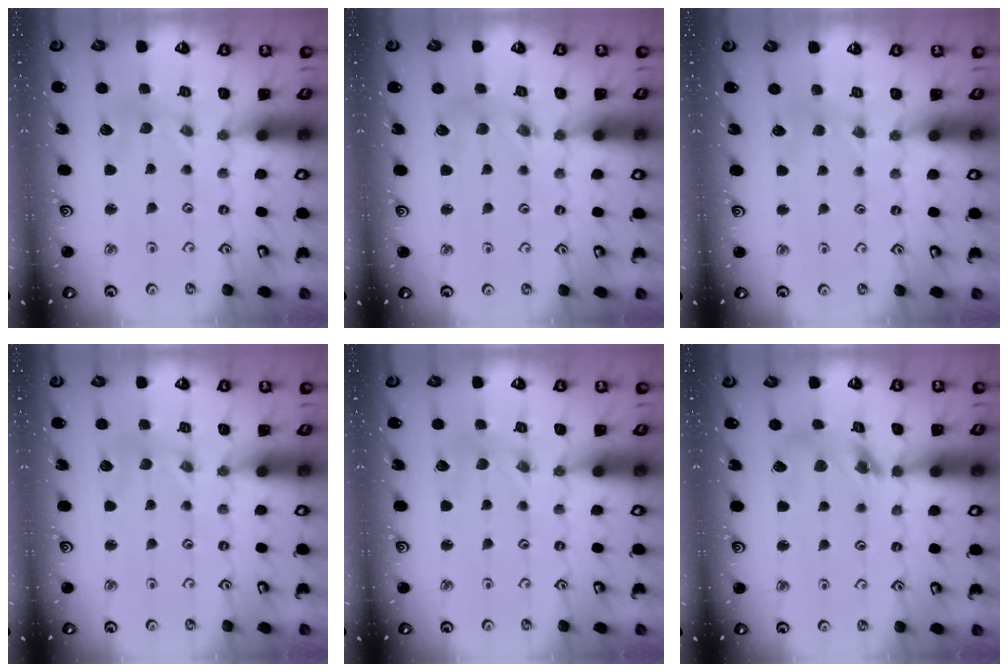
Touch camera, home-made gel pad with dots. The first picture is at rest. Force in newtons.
{"total": 3.8, "press": 3.7, "slide": 0.6}
{"total": 2.2, "press": 2.2, "slide": 0.4}
{"total": 0.0}
{"total": 0.0}
{"total": 10.2, "press": 10.1, "slide": 1.1}